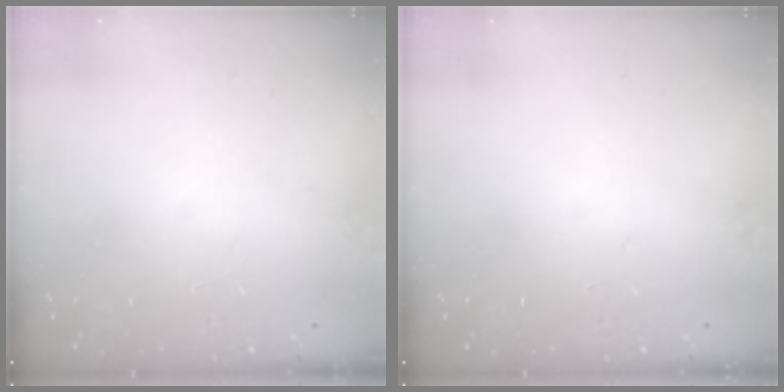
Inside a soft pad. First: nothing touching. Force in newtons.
{"total": 0.0}